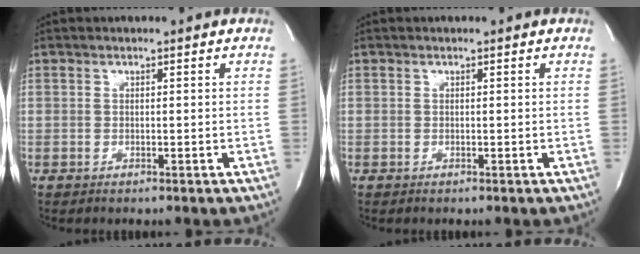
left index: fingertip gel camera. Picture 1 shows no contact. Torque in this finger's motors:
{"motor_torque": [0.00, 0.00, 0.00, 0.00]}